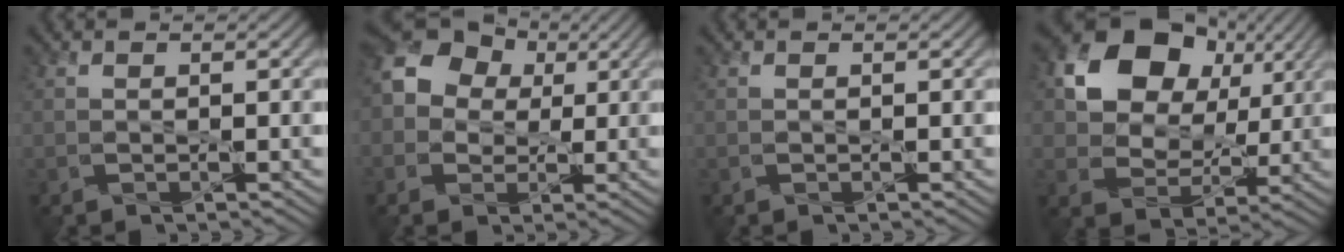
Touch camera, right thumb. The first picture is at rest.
{"total": 10.5, "force": [1.6, 8.9, 5.3], "torque": [-0.127, 0.021, 0.006]}
{"total": 0.0}
{"total": 13.6, "force": [6.1, 10.1, 6.7], "torque": [-0.136, 0.027, 0.114]}